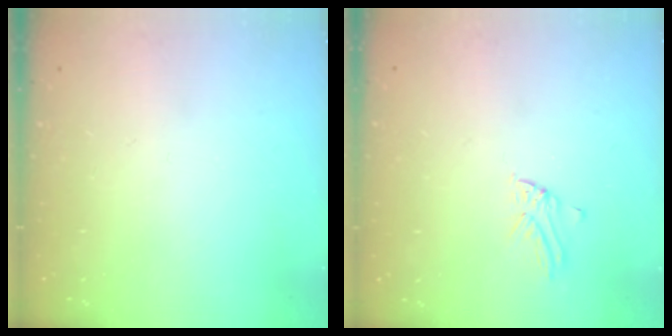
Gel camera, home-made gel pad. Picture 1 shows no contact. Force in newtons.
{"total": 1.4, "press": 1.4, "slide": 0.1}